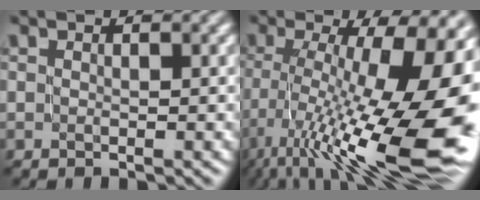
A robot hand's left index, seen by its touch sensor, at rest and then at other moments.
{"total": 16.7, "force": [-5.0, 5.3, 15.0], "torque": [-0.243, 0.008, -0.089]}